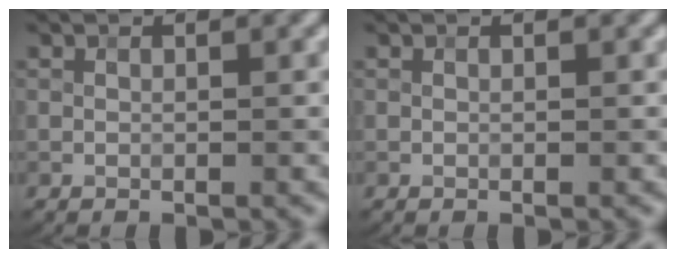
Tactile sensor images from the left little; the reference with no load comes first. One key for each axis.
{"total": 0.0}